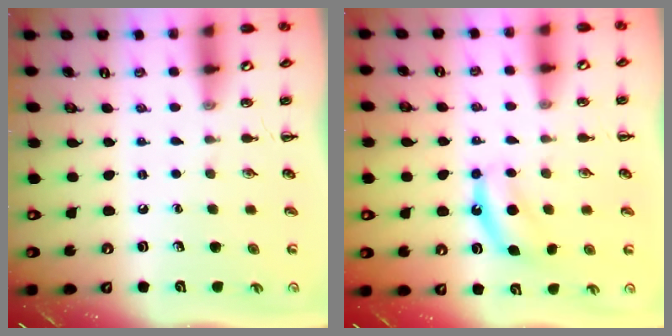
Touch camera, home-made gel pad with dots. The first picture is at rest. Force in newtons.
{"total": 6.9, "press": 6.7, "slide": 1.3}